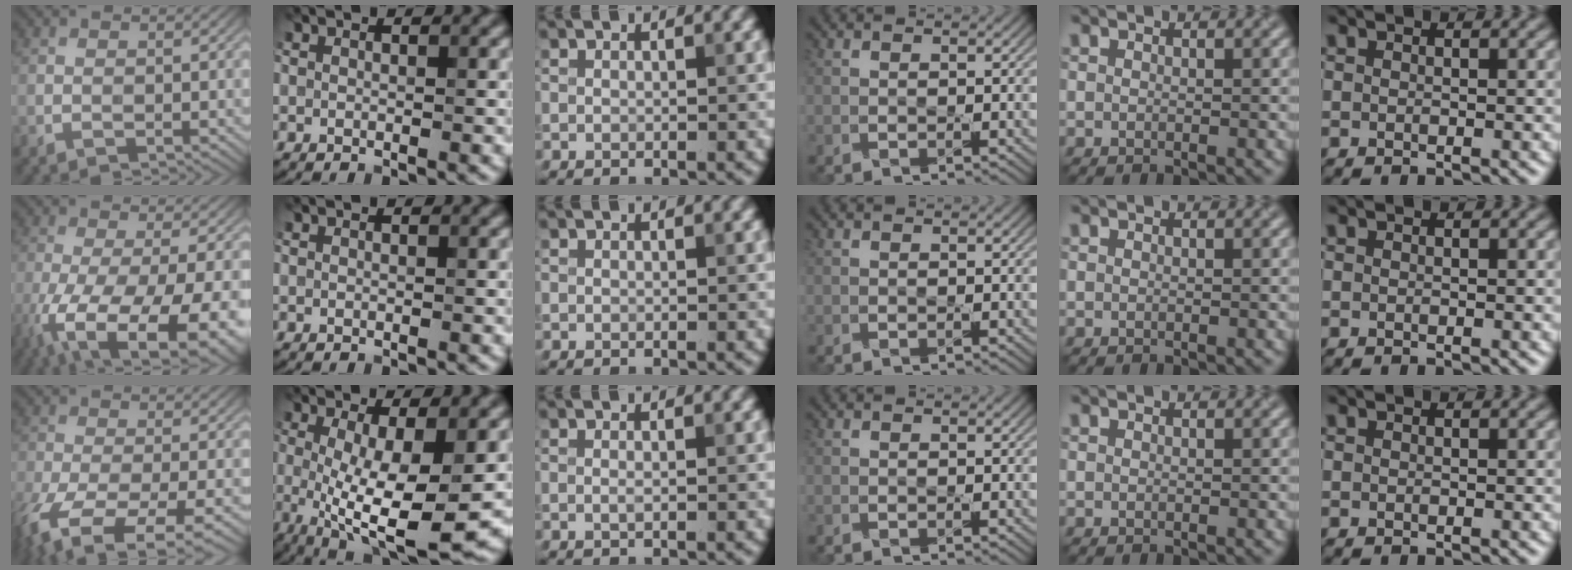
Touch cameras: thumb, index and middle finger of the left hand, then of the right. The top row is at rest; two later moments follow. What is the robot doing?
{"motion": "pour", "object": "bucket"}